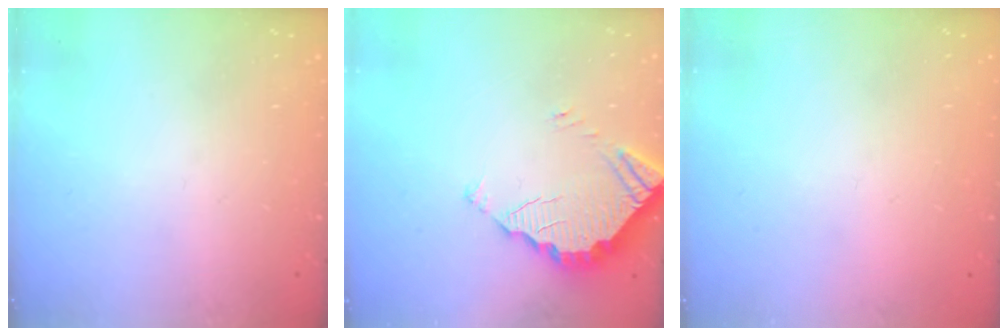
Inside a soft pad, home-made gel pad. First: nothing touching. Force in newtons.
{"total": 3.5, "press": 3.5, "slide": 0.2}
{"total": 2.1, "press": 2.1, "slide": 0.1}